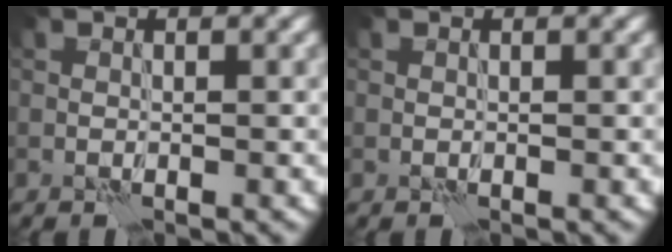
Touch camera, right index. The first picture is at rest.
{"total": 0.0}